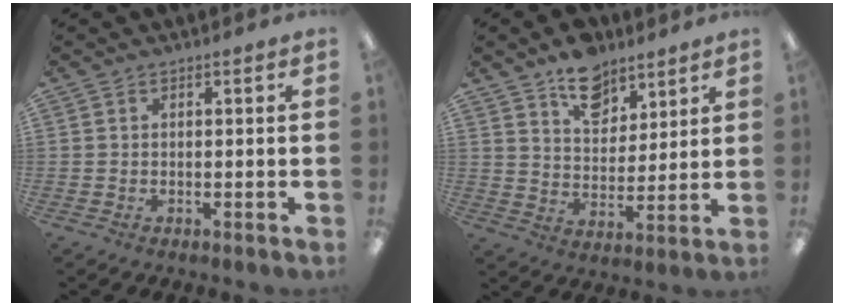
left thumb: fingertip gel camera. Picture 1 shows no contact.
{"total": 10.8, "force": [8.0, 6.4, 3.4], "torque": [-0.042, -0.048, 0.147]}